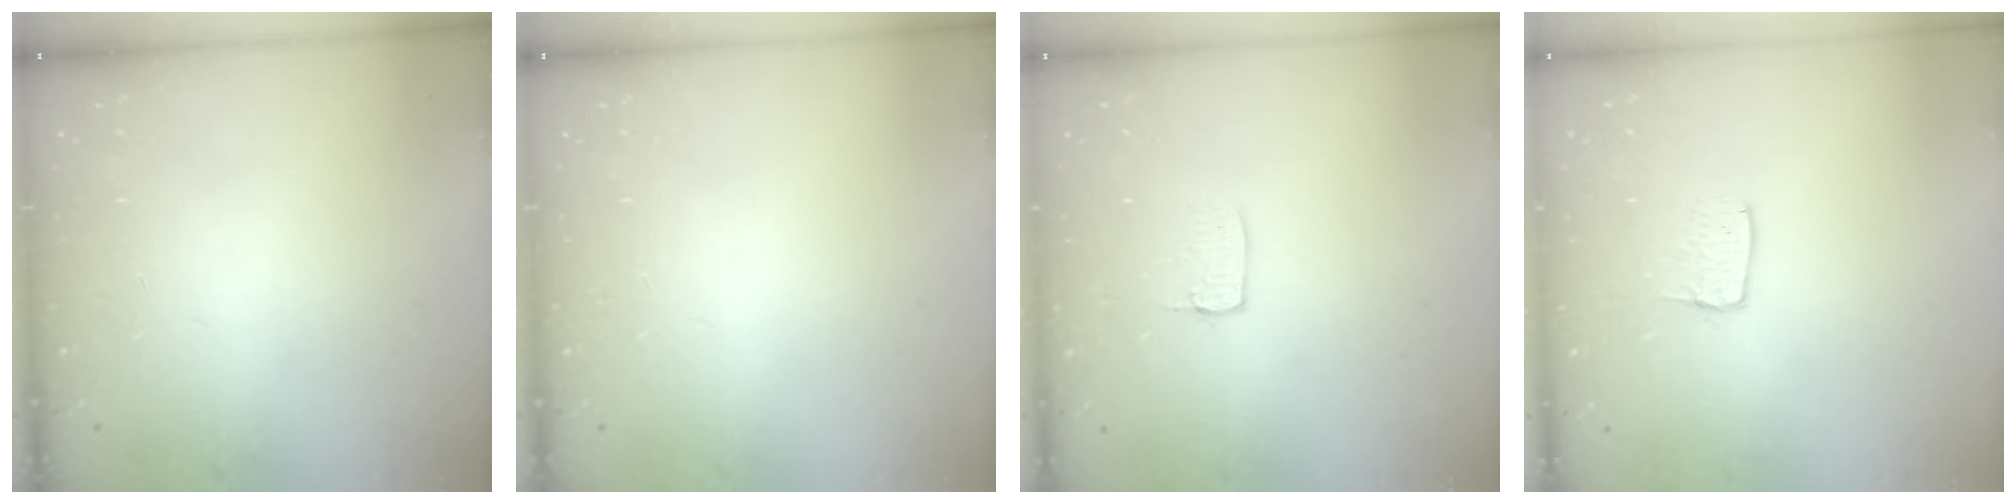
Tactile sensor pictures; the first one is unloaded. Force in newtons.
{"total": 0.0}
{"total": 3.4, "press": 3.4, "slide": 0.1}
{"total": 4.3, "press": 4.3, "slide": 0.3}